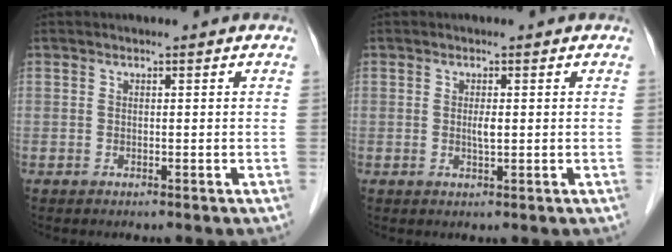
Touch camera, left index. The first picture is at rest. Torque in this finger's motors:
{"motor_torque": [0.28, 0.22, 0.07, 0.01]}